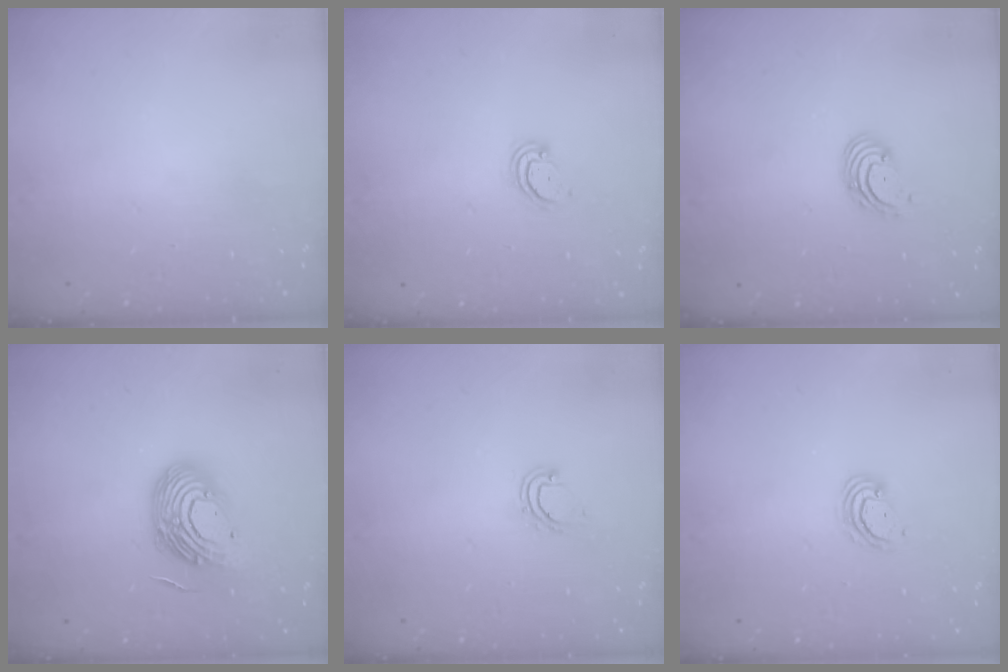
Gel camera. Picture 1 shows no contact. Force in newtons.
{"total": 3.5, "press": 3.5, "slide": 0.3}
{"total": 2.7, "press": 2.7, "slide": 0.1}
{"total": 13.8, "press": 13.7, "slide": 1.8}
{"total": 5.0, "press": 5.0, "slide": 0.2}
{"total": 4.1, "press": 4.1, "slide": 0.4}